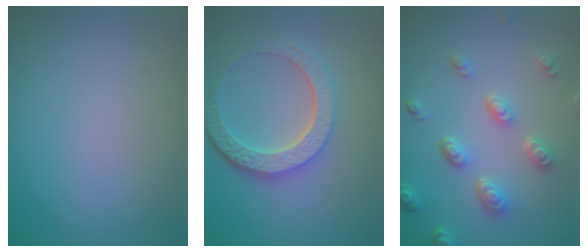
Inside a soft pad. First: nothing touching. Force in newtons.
{"total": 6.0, "press": 4.5, "slide": 4.0}
{"total": 4.4, "press": 3.5, "slide": 2.7}